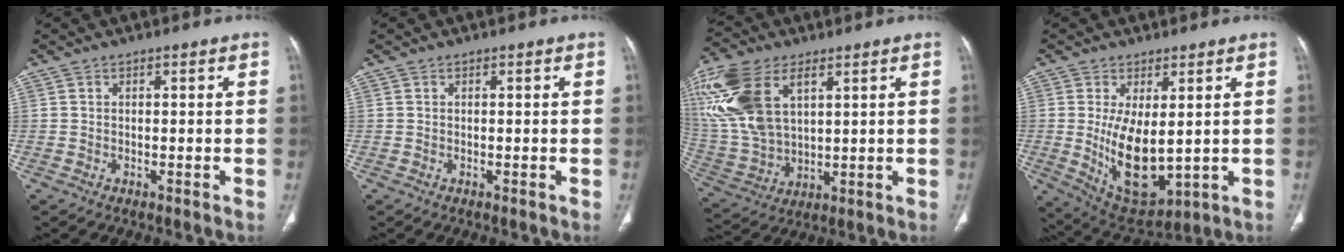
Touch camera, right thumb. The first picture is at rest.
{"total": 0.0}
{"total": 20.2, "force": [7.9, 11.5, 14.6], "torque": [-0.330, -0.015, 0.161]}
{"total": 12.0, "force": [0.3, 5.7, 10.6], "torque": [-0.170, -0.029, 0.030]}